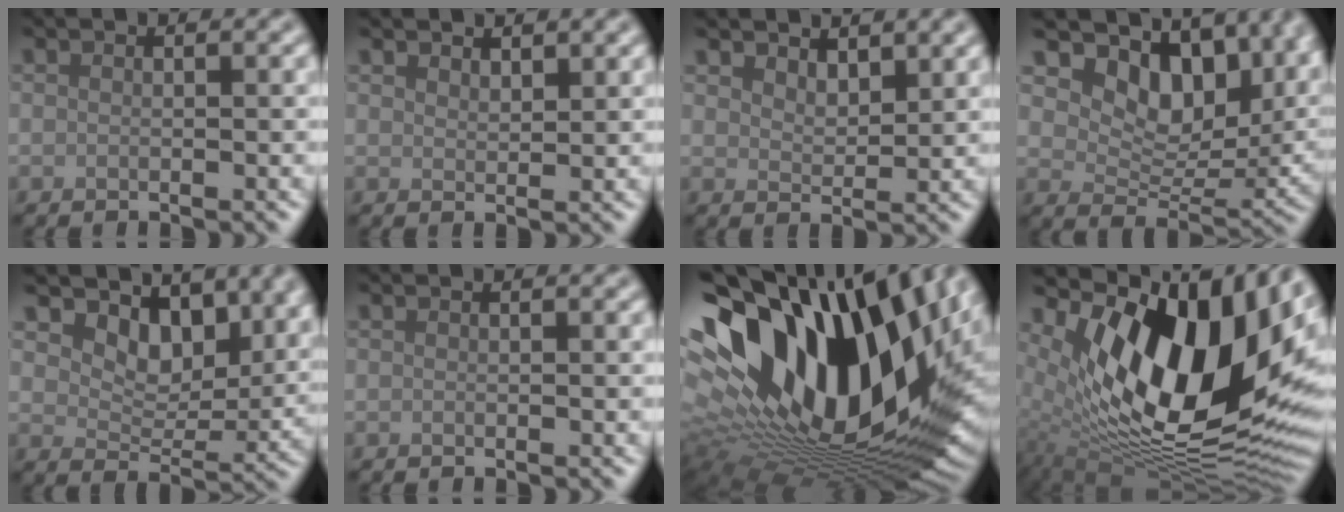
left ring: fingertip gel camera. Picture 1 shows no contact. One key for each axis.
{"total": 1.7, "fx": 1.6, "fy": 0.4, "fz": 0.4, "tx": -0.005, "ty": 0.002, "tz": 0.028}
{"total": 2.6, "fx": 2.2, "fy": 0.9, "fz": 1.0, "tx": -0.020, "ty": -0.002, "tz": 0.038}
{"total": 14.5, "fx": 7.6, "fy": 8.1, "fz": 9.3, "tx": -0.133, "ty": 0.004, "tz": 0.138}
{"total": 7.3, "fx": 4.9, "fy": 4.1, "fz": 3.5, "tx": -0.056, "ty": -0.013, "tz": 0.066}
{"total": 0.0}
{"total": 19.8, "fx": 6.9, "fy": 10.7, "fz": 15.2, "tx": -0.265, "ty": 0.028, "tz": 0.115}
{"total": 17.5, "fx": 5.1, "fy": 9.0, "fz": 14.1, "tx": -0.225, "ty": -0.002, "tz": 0.085}